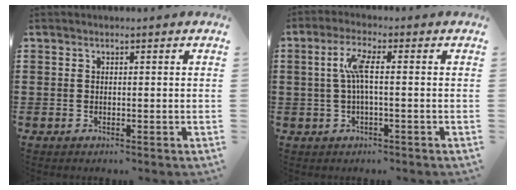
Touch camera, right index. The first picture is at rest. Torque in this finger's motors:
{"motor_torque": [0.80, -0.17, 0.20, 0.08]}